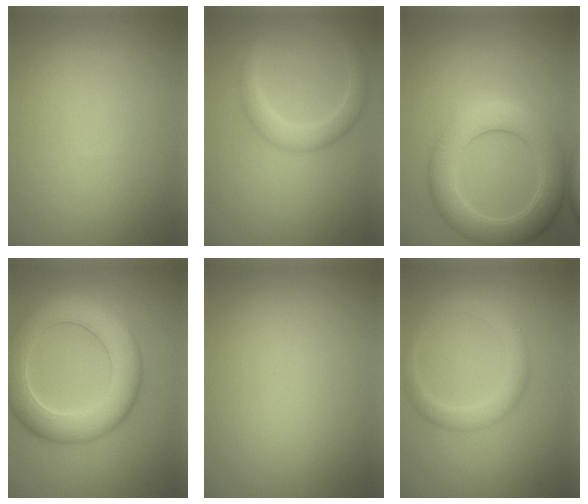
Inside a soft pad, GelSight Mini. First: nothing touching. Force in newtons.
{"total": 2.7, "press": 2.7, "slide": 0.1}
{"total": 6.1, "press": 6.1, "slide": 0.2}
{"total": 7.7, "press": 7.7, "slide": 0.3}
{"total": 0.0}
{"total": 2.8, "press": 2.8, "slide": 0.1}